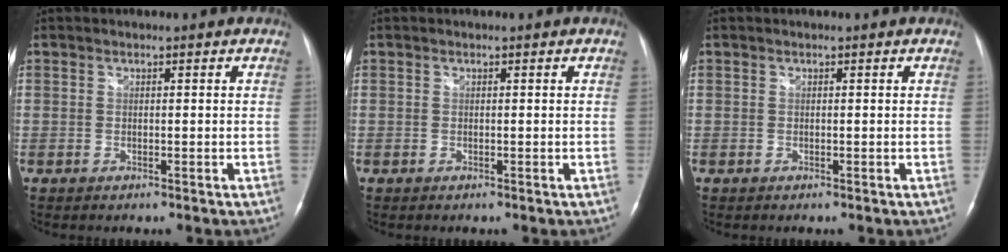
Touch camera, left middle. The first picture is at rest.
{"total": 0.0}
{"total": 0.0}